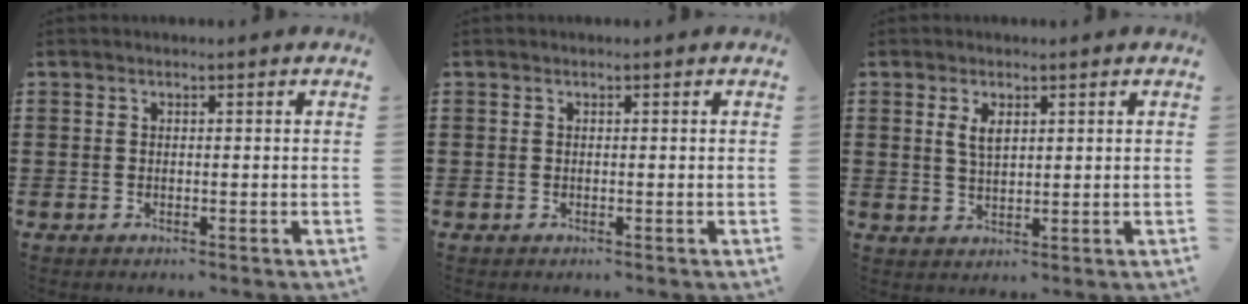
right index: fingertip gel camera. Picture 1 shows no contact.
{"total": 0.0}
{"total": 2.7, "force": [1.2, 1.1, 2.2], "torque": [-0.047, 0.003, 0.021]}